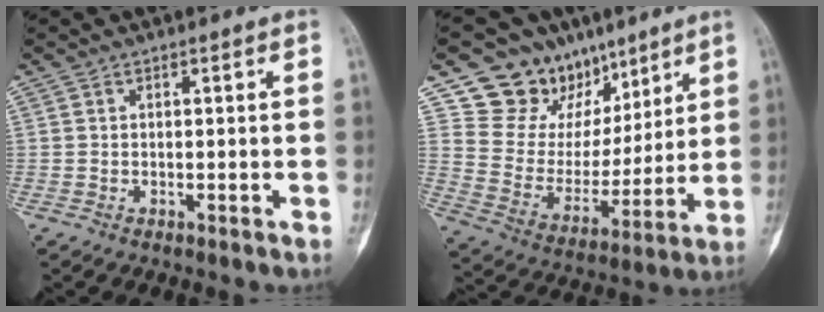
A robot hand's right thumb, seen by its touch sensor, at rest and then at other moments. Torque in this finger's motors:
{"motor_torque": [-1.72, 1.73, 0.15, 0.07, 0.07]}